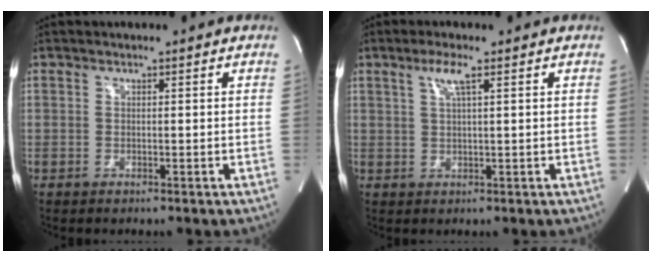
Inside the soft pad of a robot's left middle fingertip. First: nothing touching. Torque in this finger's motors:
{"motor_torque": [0.44, -0.04, 0.08, 0.05]}